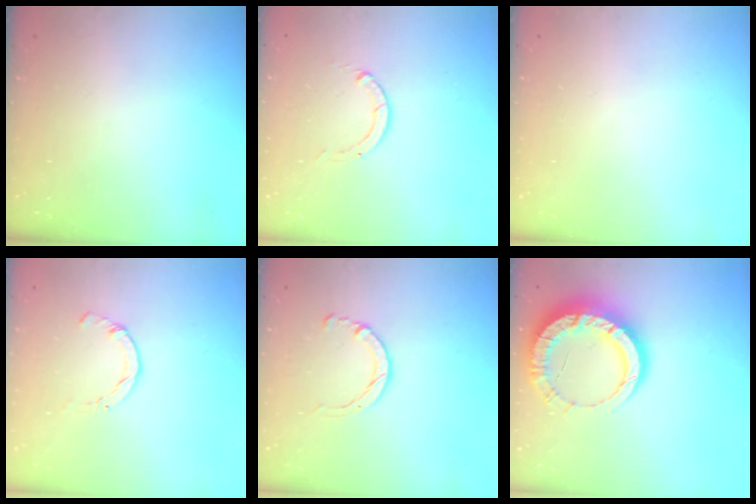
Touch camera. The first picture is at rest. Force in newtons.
{"total": 0.0}
{"total": 0.0}
{"total": 0.0}
{"total": 2.9, "press": 2.8, "slide": 0.4}
{"total": 14.3, "press": 14.3, "slide": 1.4}